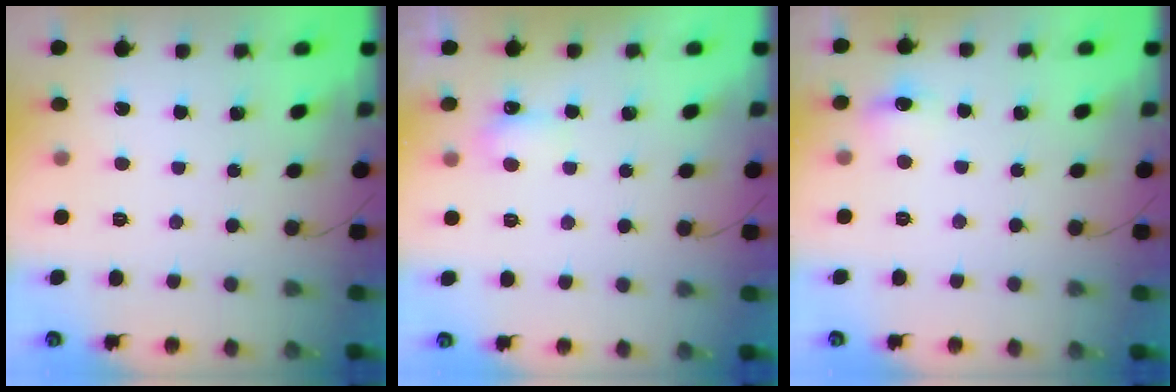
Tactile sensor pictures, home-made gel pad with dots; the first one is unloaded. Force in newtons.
{"total": 3.7, "press": 3.6, "slide": 1.1}
{"total": 6.3, "press": 6.1, "slide": 1.9}